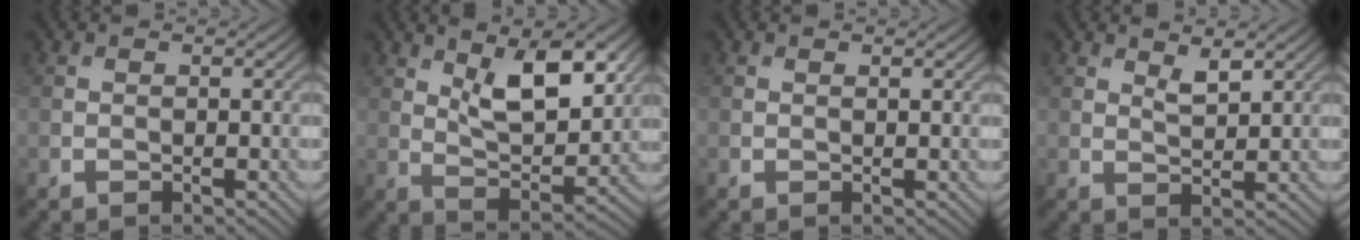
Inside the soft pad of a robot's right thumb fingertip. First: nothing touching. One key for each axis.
{"total": 10.3, "fx": 4.9, "fy": 4.2, "fz": 8.0, "tx": -0.123, "ty": -0.007, "tz": 0.084}
{"total": 0.0}
{"total": 2.1, "fx": 1.5, "fy": 0.6, "fz": 1.4, "tx": -0.027, "ty": -0.007, "tz": 0.032}